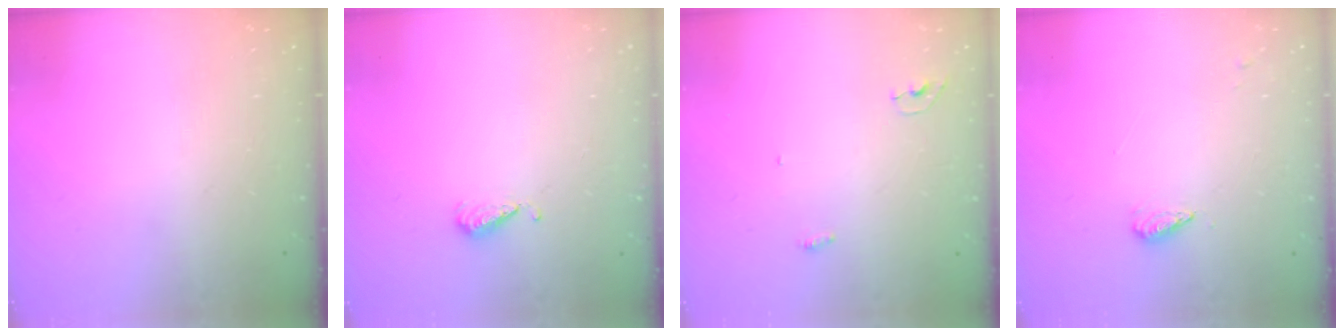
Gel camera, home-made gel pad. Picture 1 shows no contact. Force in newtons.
{"total": 4.8, "press": 4.7, "slide": 0.9}
{"total": 5.6, "press": 3.9, "slide": 4.1}
{"total": 3.9, "press": 3.8, "slide": 0.4}